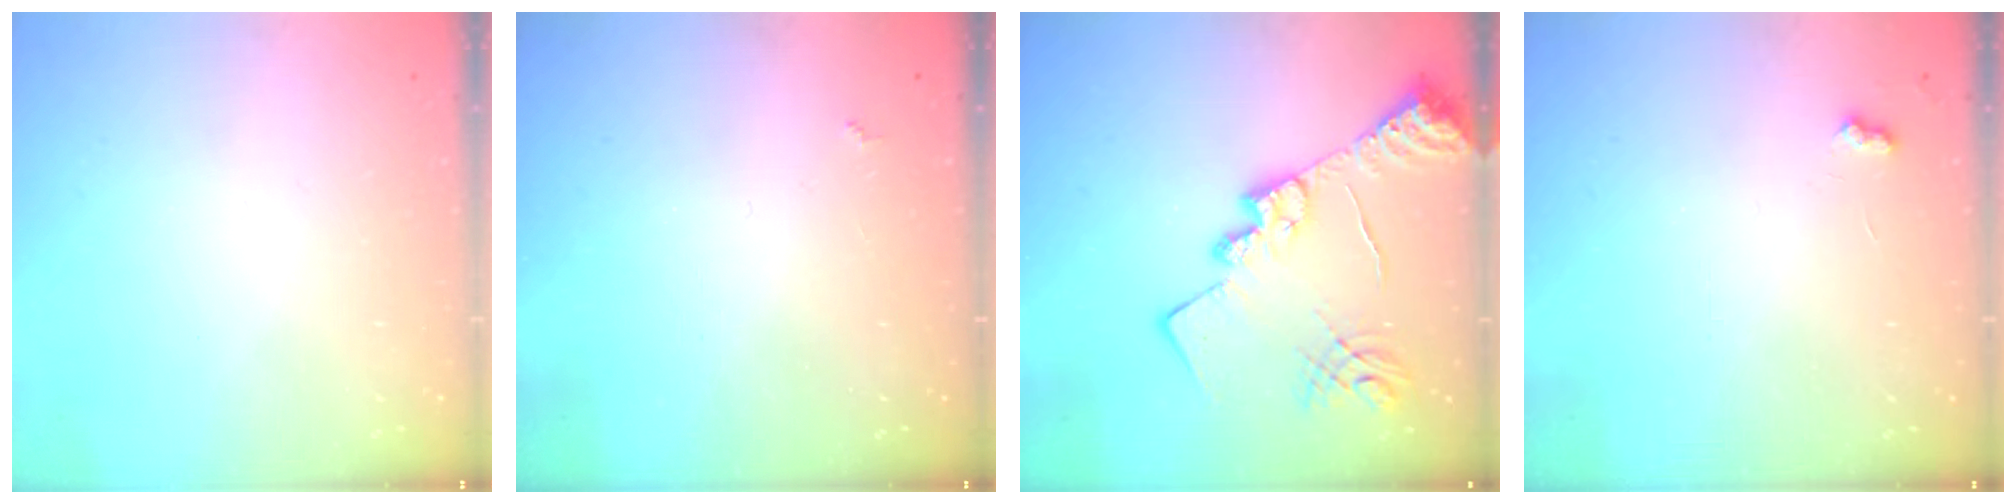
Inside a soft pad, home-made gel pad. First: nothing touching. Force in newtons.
{"total": 1.4, "press": 1.3, "slide": 0.4}
{"total": 17.2, "press": 17.1, "slide": 1.7}
{"total": 4.4, "press": 4.3, "slide": 0.6}